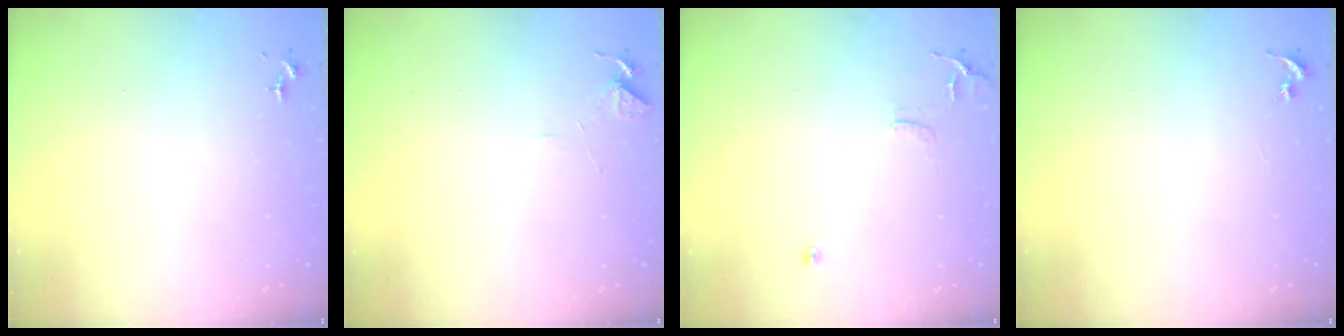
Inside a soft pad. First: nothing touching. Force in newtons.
{"total": 6.0, "press": 5.9, "slide": 0.6}
{"total": 7.2, "press": 7.2, "slide": 0.8}
{"total": 0.0}